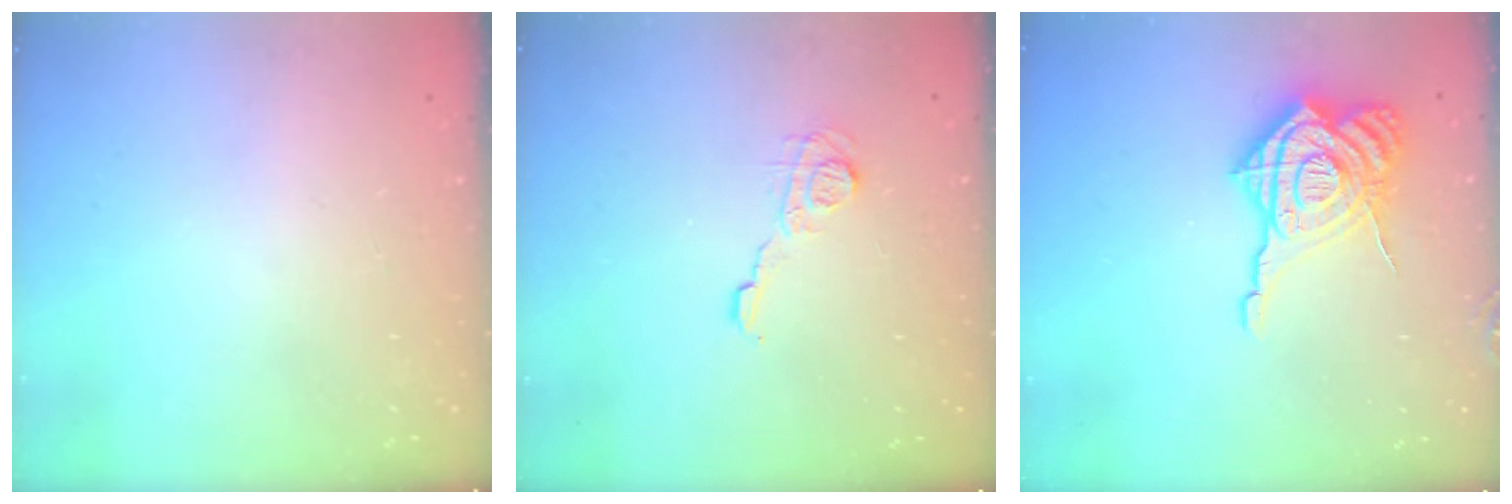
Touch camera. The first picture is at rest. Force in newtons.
{"total": 7.8, "press": 7.8, "slide": 0.1}
{"total": 19.7, "press": 19.6, "slide": 2.2}